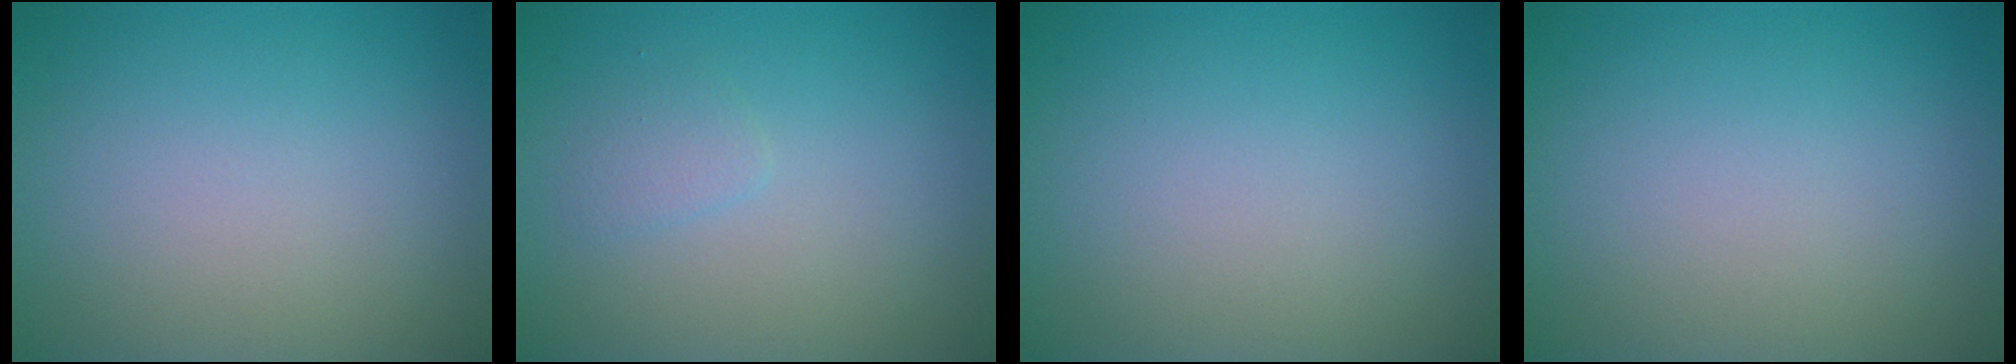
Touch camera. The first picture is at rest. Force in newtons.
{"total": 1.0, "press": 1.0, "slide": 0.0}
{"total": 0.0}
{"total": 0.0}